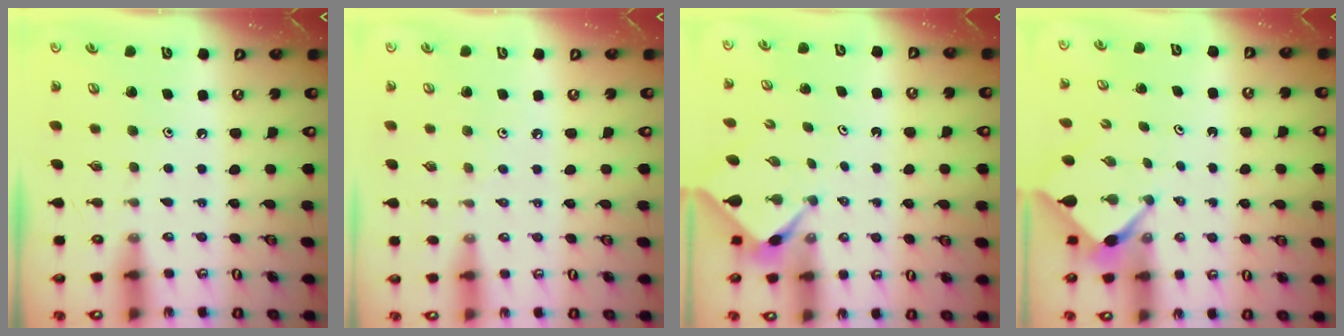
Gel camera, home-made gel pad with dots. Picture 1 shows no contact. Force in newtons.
{"total": 2.7, "press": 2.6, "slide": 0.6}
{"total": 2.3, "press": 2.3, "slide": 0.3}
{"total": 2.4, "press": 2.4, "slide": 0.1}